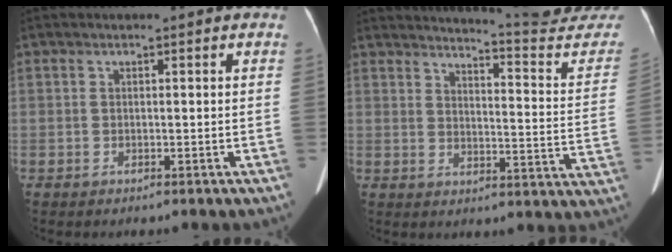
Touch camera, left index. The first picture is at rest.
{"total": 20.5, "force": [20.1, -0.5, 4.0], "torque": [-0.055, -0.139, 0.224]}